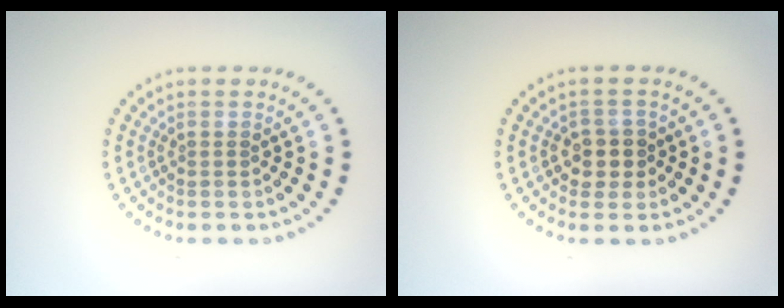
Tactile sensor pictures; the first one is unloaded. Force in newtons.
{"total": 2.5, "press": 2.3, "slide": 0.9}